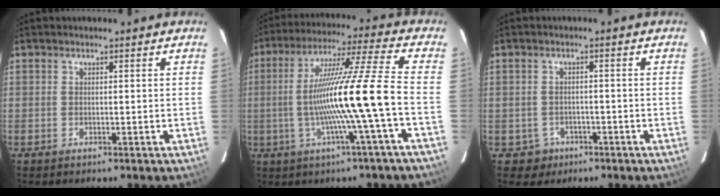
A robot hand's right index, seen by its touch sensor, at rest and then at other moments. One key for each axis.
{"total": 15.5, "fx": -3.6, "fy": -2.4, "fz": 14.9, "tx": -0.256, "ty": -0.004, "tz": -0.062}
{"total": 3.7, "fx": -1.6, "fy": 3.4, "fz": 0.2, "tx": -0.017, "ty": 0.011, "tz": -0.017}